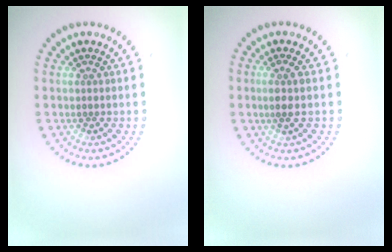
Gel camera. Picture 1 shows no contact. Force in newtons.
{"total": 1.5, "press": 1.1, "slide": 1.0}